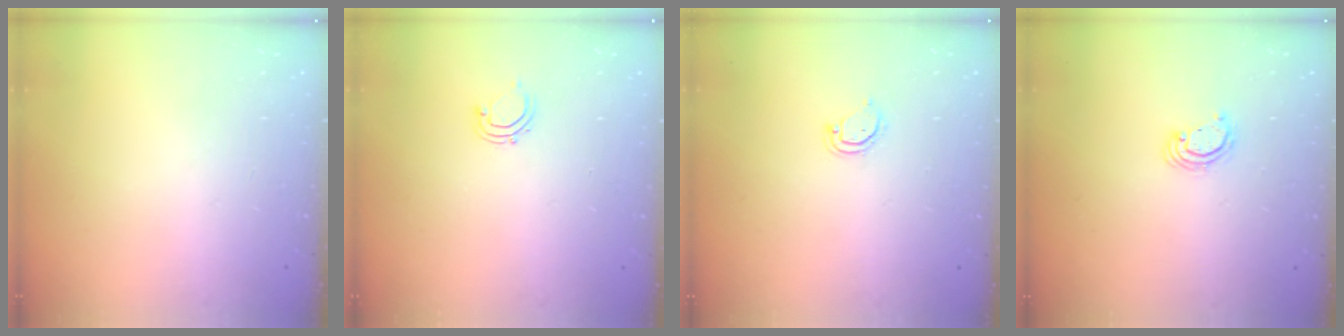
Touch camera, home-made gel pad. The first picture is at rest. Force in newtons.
{"total": 3.7, "press": 3.6, "slide": 0.8}
{"total": 3.1, "press": 3.1, "slide": 0.4}
{"total": 2.2, "press": 2.2, "slide": 0.2}